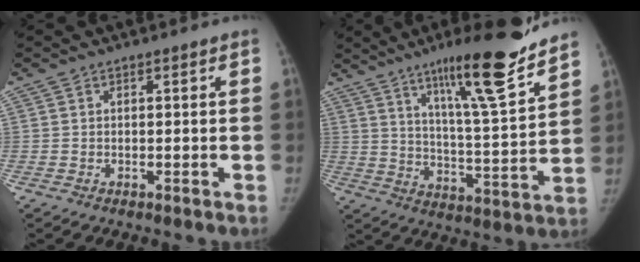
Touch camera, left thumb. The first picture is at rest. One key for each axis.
{"total": 18.8, "fx": 13.3, "fy": 1.7, "fz": 13.2, "tx": -0.183, "ty": -0.080, "tz": 0.213}